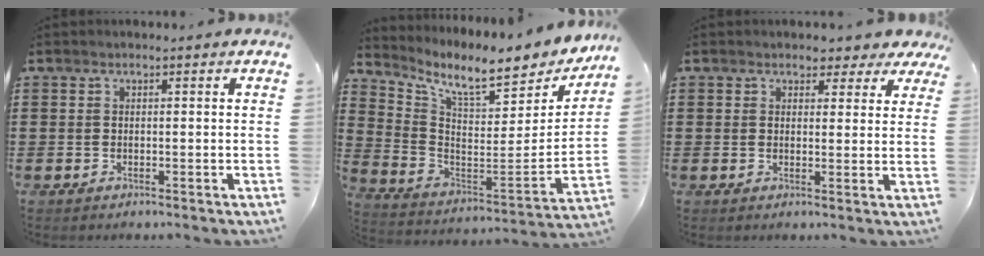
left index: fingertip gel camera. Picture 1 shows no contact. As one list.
[{"total": 9.2, "force": [7.7, 1.3, 4.9], "torque": [-0.116, -0.068, 0.122]}, {"total": 2.9, "force": [2.3, 1.5, 0.9], "torque": [-0.012, -0.007, 0.038]}]